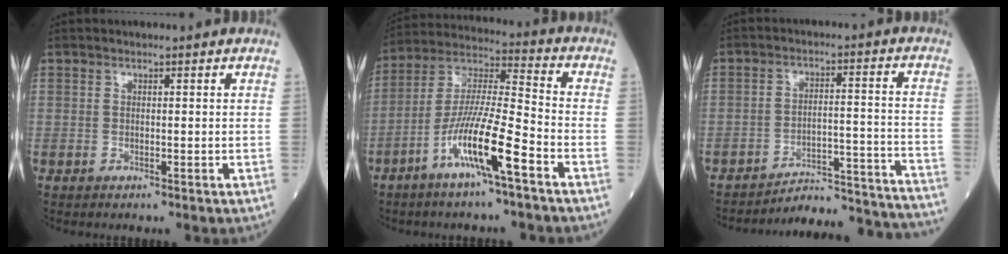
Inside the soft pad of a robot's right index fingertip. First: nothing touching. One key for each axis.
{"total": 12.4, "fx": -6.2, "fy": 0.5, "fz": 10.7, "tx": -0.210, "ty": -0.004, "tz": -0.124}
{"total": 18.2, "fx": -18.1, "fy": 0.0, "fz": 2.0, "tx": -0.002, "ty": 0.029, "tz": -0.238}